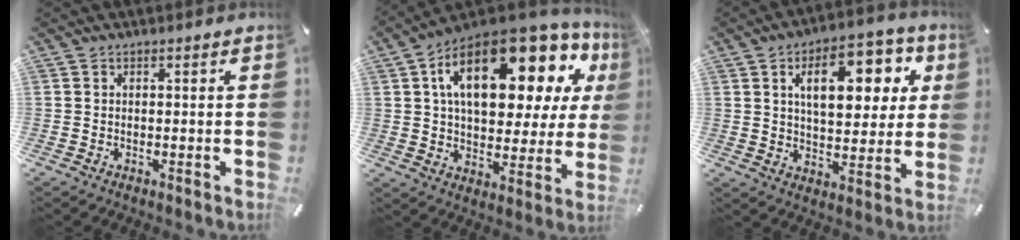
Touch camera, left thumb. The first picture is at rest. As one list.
[{"total": 22.0, "force": [10.6, 10.7, 16.0], "torque": [-0.251, -0.059, 0.173]}, {"total": 16.8, "force": [6.4, 9.3, 12.5], "torque": [-0.178, -0.010, 0.102]}]